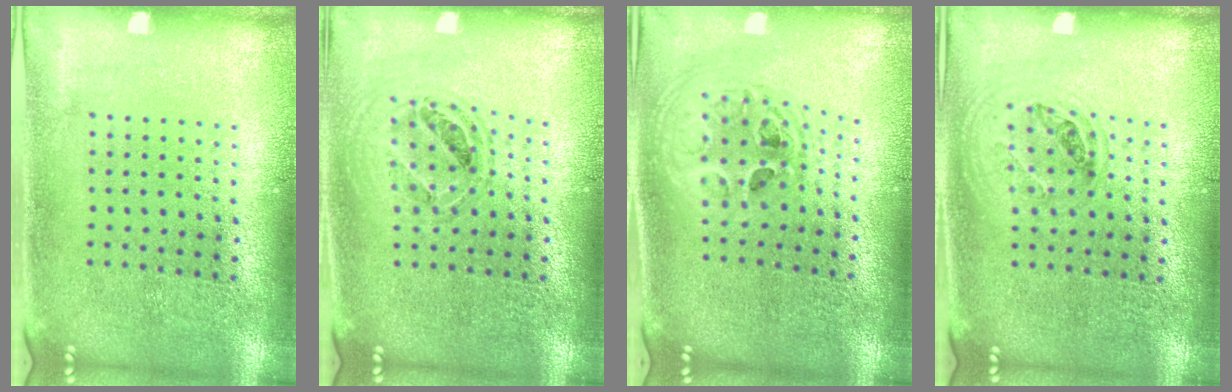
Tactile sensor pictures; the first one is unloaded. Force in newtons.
{"total": 0.8, "press": 0.7, "slide": 0.2}
{"total": 2.1, "press": 1.7, "slide": 1.3}
{"total": 1.1, "press": 1.0, "slide": 0.4}